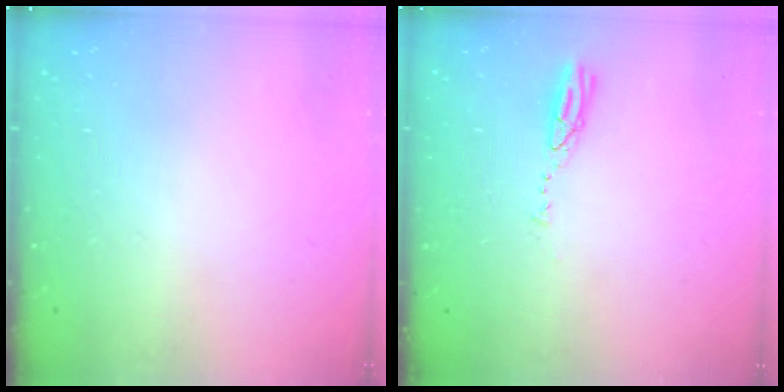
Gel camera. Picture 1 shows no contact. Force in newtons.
{"total": 3.8, "press": 3.8, "slide": 0.3}